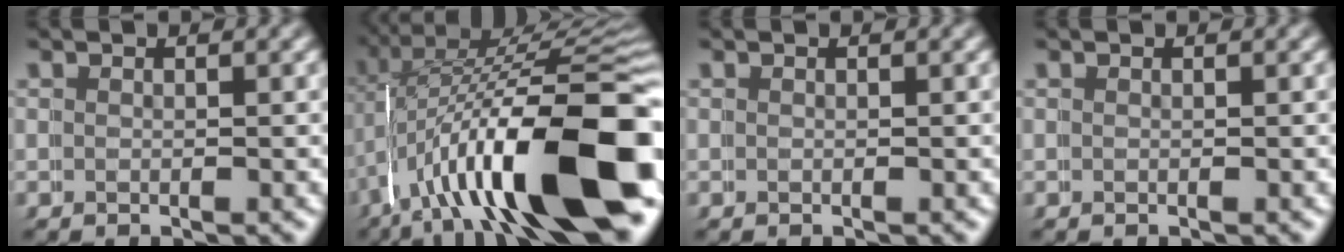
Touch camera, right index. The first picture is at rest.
{"total": 16.1, "force": [-4.9, 6.6, 13.8], "torque": [-0.202, -0.025, -0.060]}
{"total": 0.0}
{"total": 0.0}